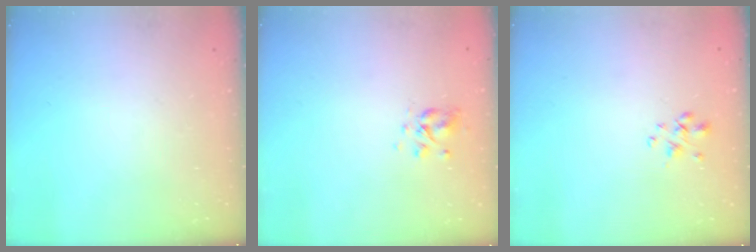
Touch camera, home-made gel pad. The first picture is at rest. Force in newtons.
{"total": 3.7, "press": 3.4, "slide": 1.7}
{"total": 1.9, "press": 1.7, "slide": 0.8}